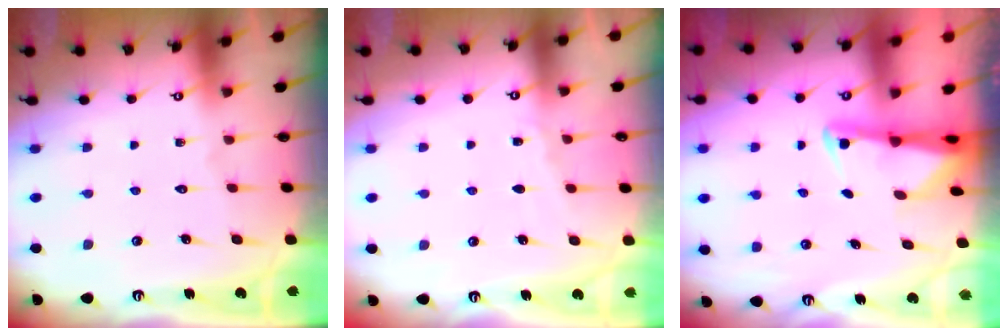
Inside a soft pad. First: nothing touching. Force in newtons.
{"total": 4.1, "press": 4.1, "slide": 0.5}
{"total": 2.3, "press": 2.3, "slide": 0.5}